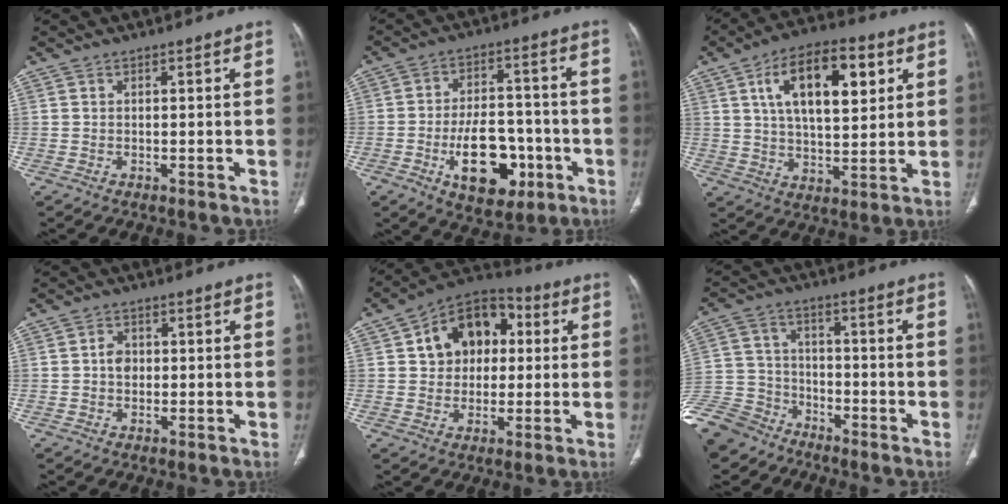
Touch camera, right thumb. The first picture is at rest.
{"total": 14.5, "force": [-5.2, 8.5, 10.5], "torque": [-0.127, 0.032, -0.072]}
{"total": 16.9, "force": [6.1, 8.0, 13.6], "torque": [-0.196, -0.009, 0.100]}
{"total": 2.9, "force": [0.1, 2.3, 1.8], "torque": [-0.021, 0.006, 0.000]}
{"total": 14.4, "force": [3.2, 10.6, 9.1], "torque": [-0.094, 0.019, 0.041]}
{"total": 14.6, "force": [-11.0, 9.0, 3.5], "torque": [-0.090, 0.046, -0.212]}